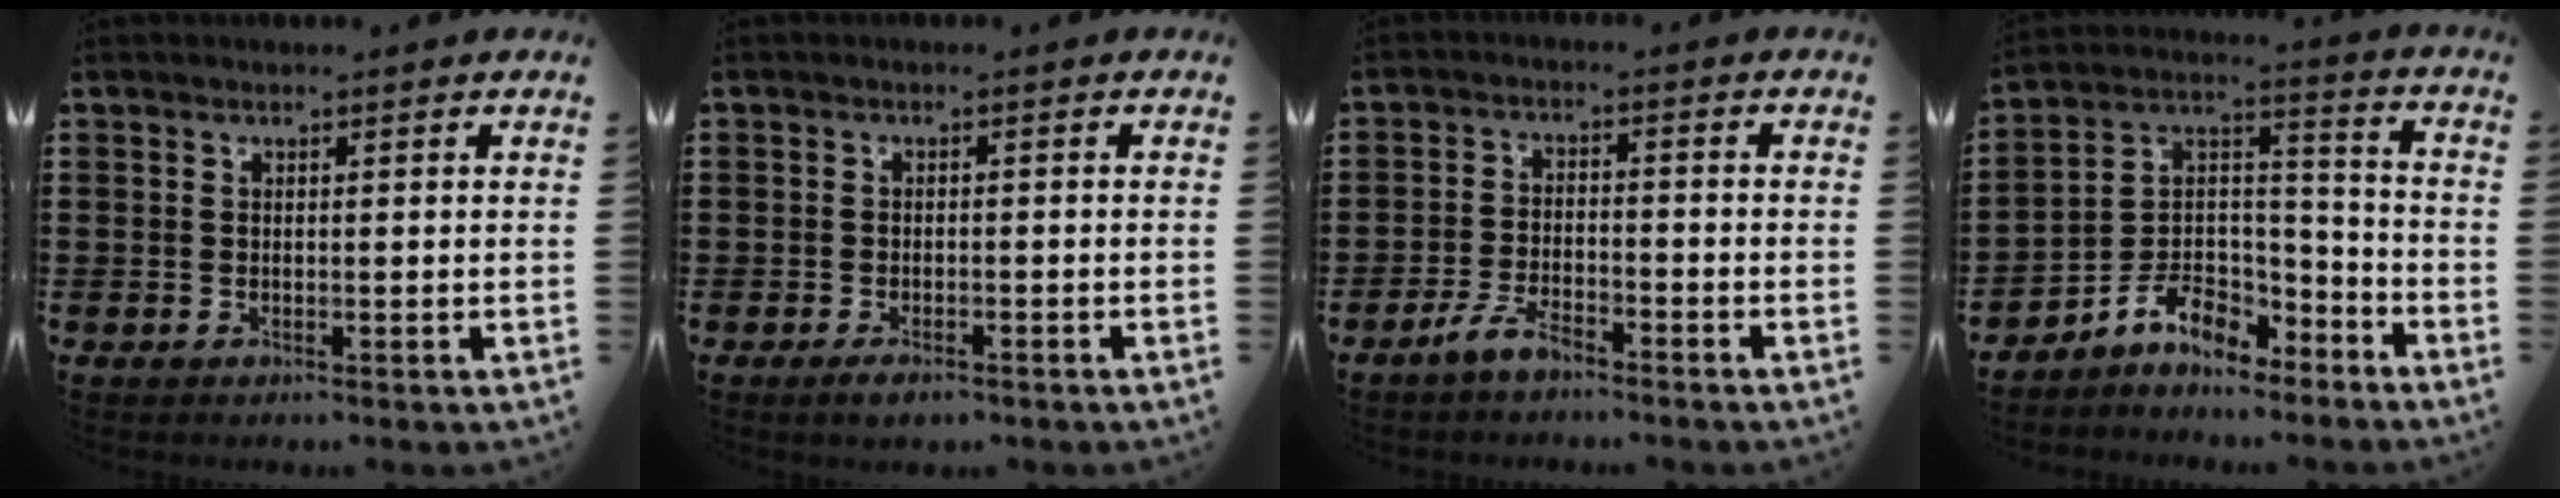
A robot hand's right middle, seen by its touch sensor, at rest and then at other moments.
{"total": 1.6, "force": [-1.3, 0.7, 0.6], "torque": [-0.014, 0.000, -0.025]}
{"total": 4.4, "force": [-3.5, 1.3, 2.4], "torque": [-0.053, 0.007, -0.070]}
{"total": 4.6, "force": [-4.3, 1.7, 0.4], "torque": [-0.011, 0.012, -0.089]}